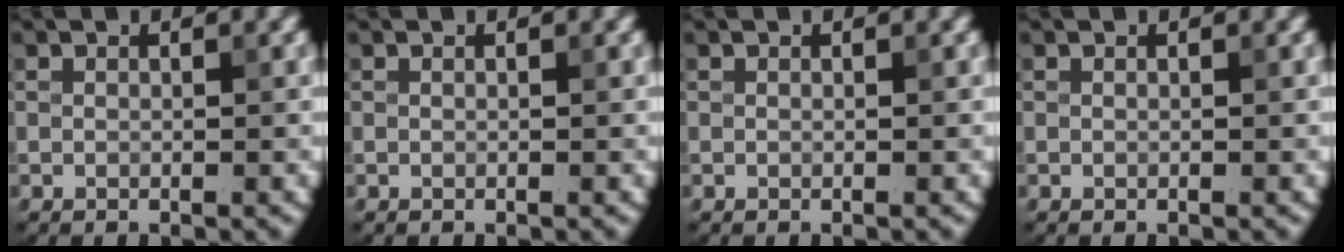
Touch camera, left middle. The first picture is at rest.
{"total": 0.0}
{"total": 0.0}
{"total": 0.0}